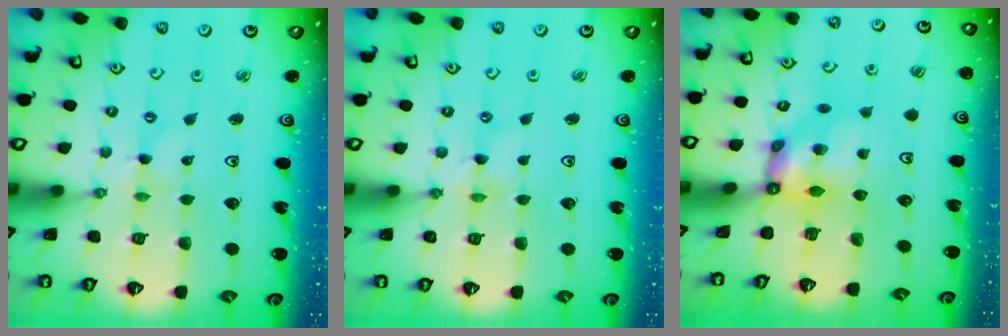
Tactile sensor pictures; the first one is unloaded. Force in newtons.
{"total": 0.5, "press": 0.5, "slide": 0.2}
{"total": 7.5, "press": 7.5, "slide": 0.5}